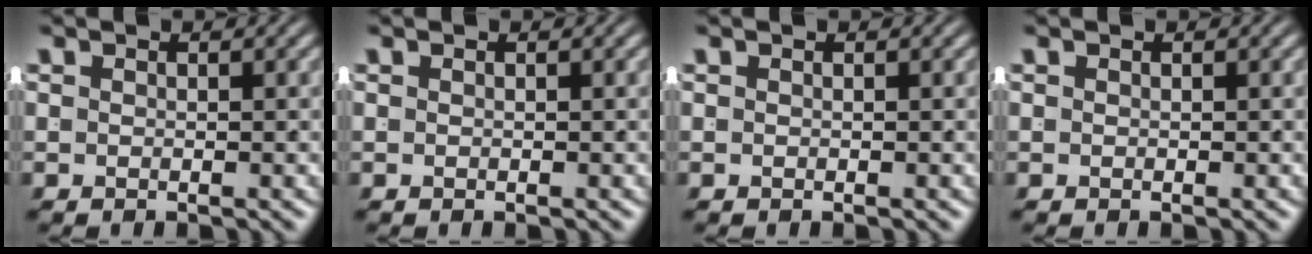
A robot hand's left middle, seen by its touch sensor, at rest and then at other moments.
{"total": 0.0}
{"total": 0.0}
{"total": 0.0}